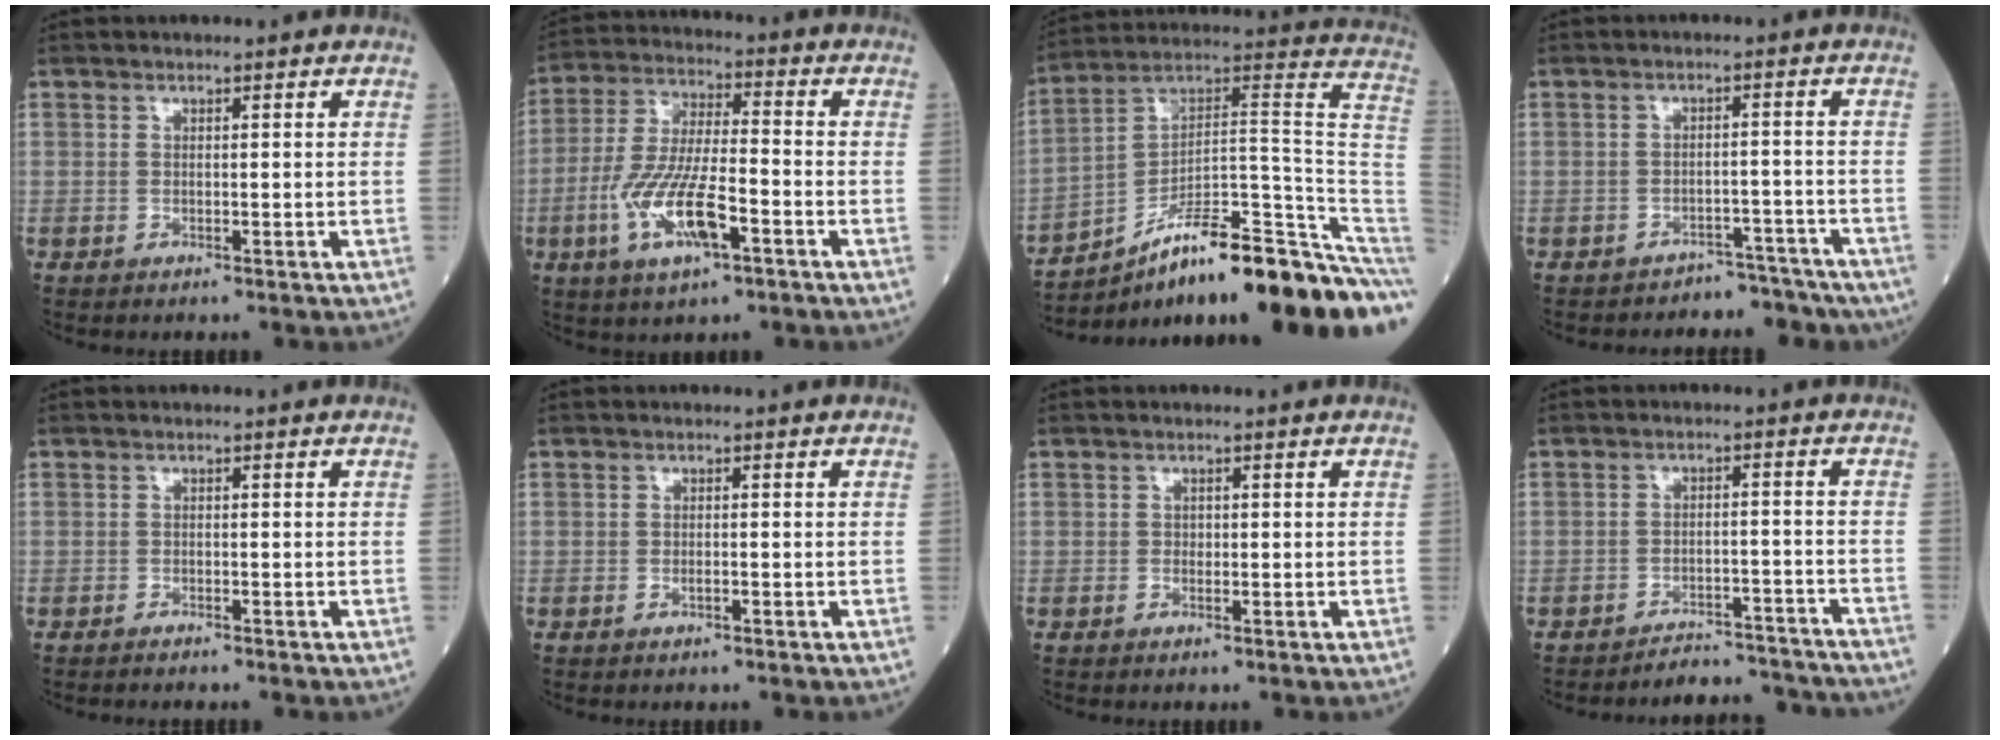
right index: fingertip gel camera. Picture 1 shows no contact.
{"total": 12.3, "force": [-4.6, 3.0, 11.0], "torque": [-0.228, -0.006, -0.083]}
{"total": 24.3, "force": [-15.8, 2.7, 18.2], "torque": [-0.163, 0.060, -0.240]}
{"total": 7.2, "force": [-6.4, 3.4, -0.3], "torque": [0.027, 0.032, -0.074]}
{"total": 0.8, "force": [-0.7, 0.1, 0.2], "torque": [-0.008, -0.001, -0.012]}
{"total": 0.8, "force": [-0.3, 0.2, 0.7], "torque": [-0.016, -0.001, -0.005]}
{"total": 0.7, "force": [-0.1, 0.5, 0.4], "torque": [-0.008, 0.001, -0.002]}
{"total": 10.8, "force": [-10.7, 1.8, 0.6], "torque": [0.016, 0.025, -0.133]}